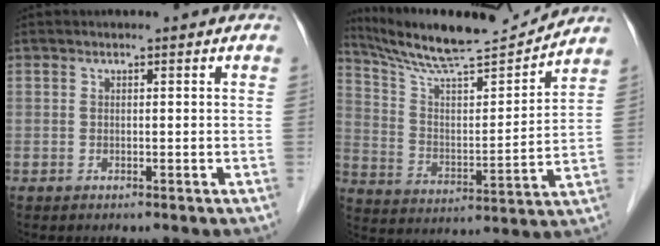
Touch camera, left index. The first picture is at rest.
{"total": 16.4, "force": [15.5, 0.4, 5.4], "torque": [-0.103, -0.002, 0.261]}